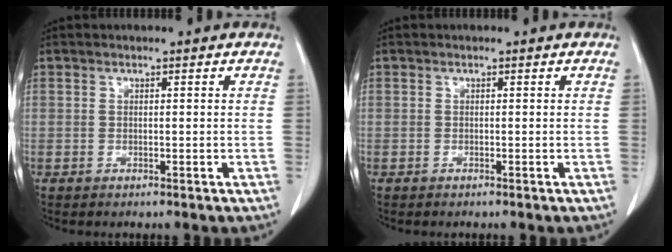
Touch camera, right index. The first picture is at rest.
{"total": 0.0}